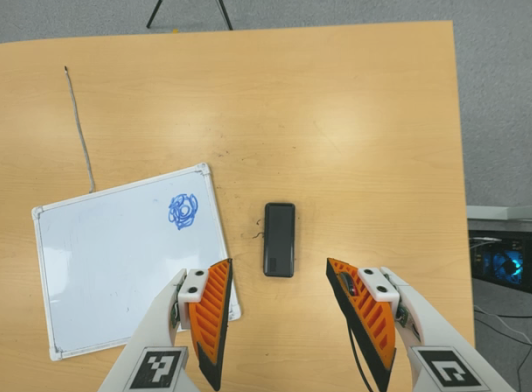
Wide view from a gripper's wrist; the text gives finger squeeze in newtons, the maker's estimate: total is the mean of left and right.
{"total": 0.0}